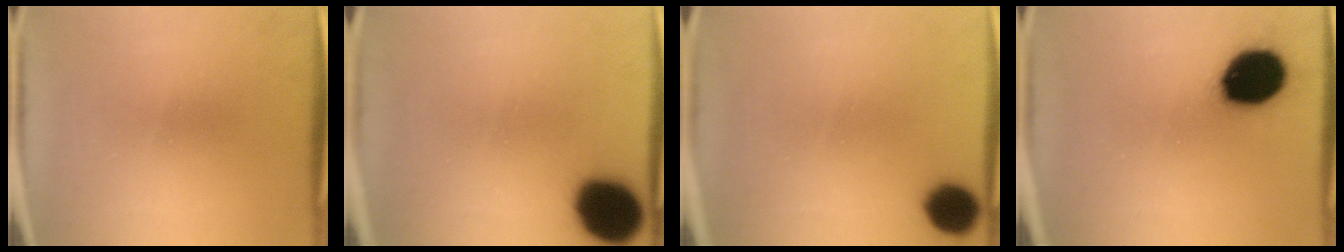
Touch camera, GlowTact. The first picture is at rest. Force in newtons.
{"total": 16.4}
{"total": 7.4}
{"total": 16.1}